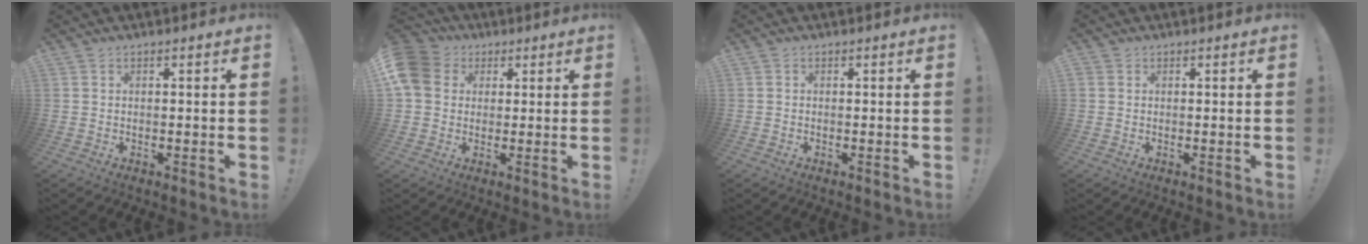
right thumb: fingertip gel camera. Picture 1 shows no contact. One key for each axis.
{"total": 11.0, "fx": 2.4, "fy": 9.4, "fz": 5.3, "tx": -0.085, "ty": 0.002, "tz": 0.049}
{"total": 0.8, "fx": -0.2, "fy": 0.8, "fz": 0.0, "tx": -0.001, "ty": 0.002, "tz": -0.003}
{"total": 0.7, "fx": 0.2, "fy": 0.6, "fz": 0.3, "tx": -0.010, "ty": 0.004, "tz": 0.006}